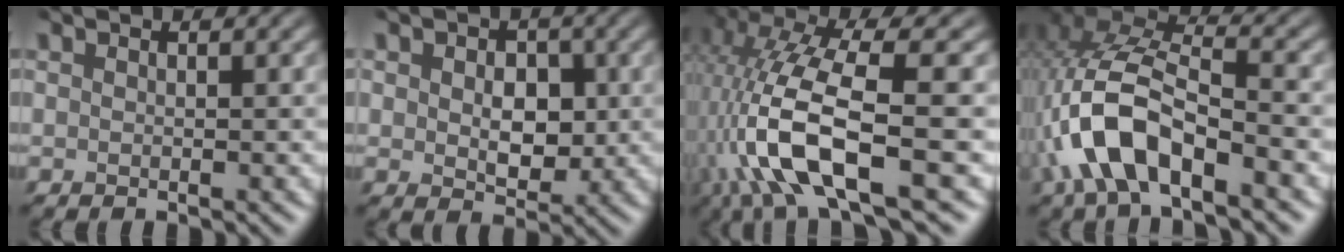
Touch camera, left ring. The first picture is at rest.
{"total": 2.8, "force": [-1.4, 2.0, 1.3], "torque": [-0.046, -0.027, 0.008]}
{"total": 9.3, "force": [-5.3, 2.1, 7.3], "torque": [-0.179, -0.013, -0.067]}
{"total": 8.1, "force": [-5.7, 2.7, 5.1], "torque": [-0.155, -0.010, -0.082]}